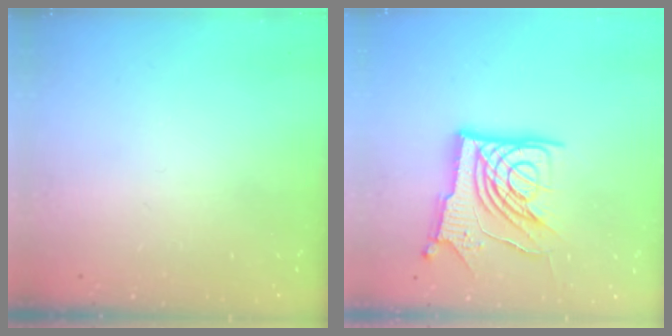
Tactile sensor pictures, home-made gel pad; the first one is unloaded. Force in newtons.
{"total": 16.0, "press": 15.9, "slide": 1.8}